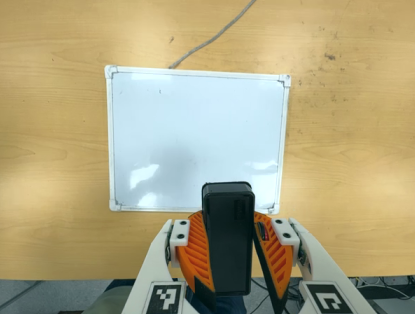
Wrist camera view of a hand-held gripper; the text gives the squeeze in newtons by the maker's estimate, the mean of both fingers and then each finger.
{"total": 10.4, "left": 10.3, "right": 10.5}